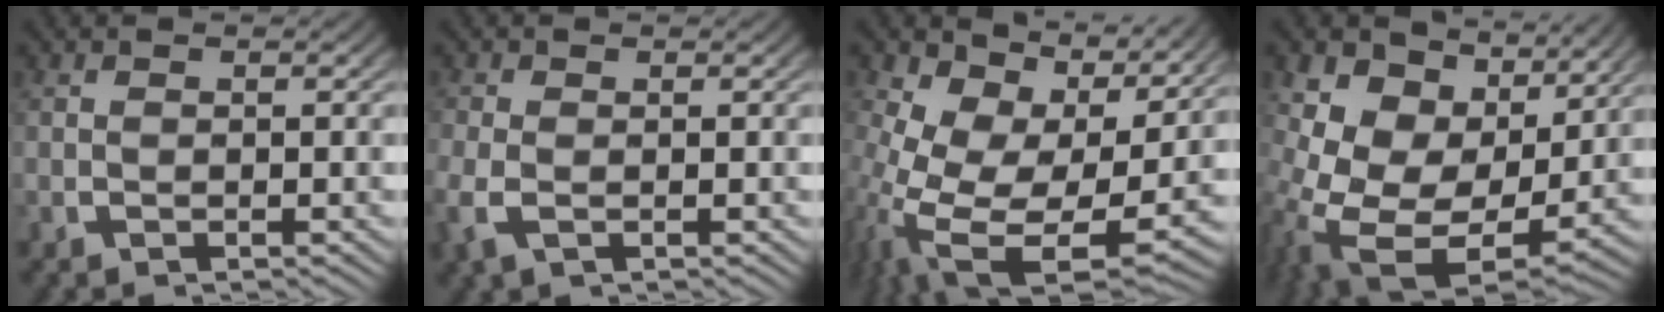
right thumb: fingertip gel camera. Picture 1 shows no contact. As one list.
[{"total": 2.2, "force": [-0.7, 1.4, 1.6], "torque": [-0.046, -0.009, -0.006]}, {"total": 12.1, "force": [-0.4, 7.2, 9.7], "torque": [-0.237, -0.073, 0.033]}, {"total": 12.1, "force": [-0.3, 8.4, 8.7], "torque": [-0.224, -0.071, 0.021]}]